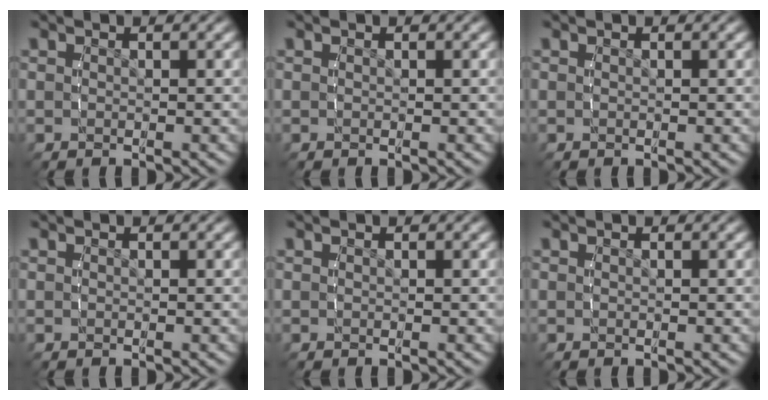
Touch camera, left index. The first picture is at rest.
{"total": 0.0}
{"total": 0.0}
{"total": 0.0}
{"total": 0.0}
{"total": 0.0}